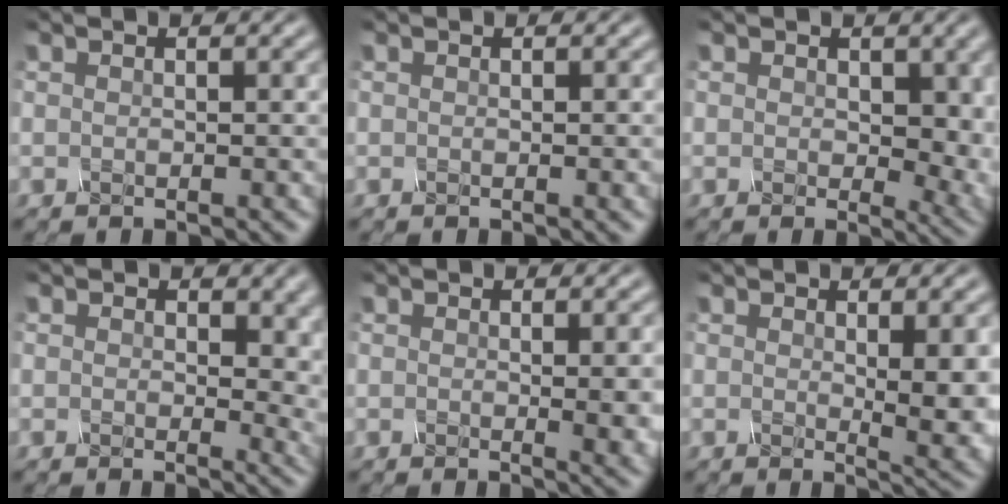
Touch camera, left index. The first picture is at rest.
{"total": 0.7, "force": [-0.1, 0.1, 0.7], "torque": [-0.008, 0.002, 0.000]}
{"total": 6.0, "force": [0.8, 3.8, 4.6], "torque": [-0.051, -0.012, 0.010]}
{"total": 4.6, "force": [1.0, 2.9, 3.5], "torque": [-0.029, -0.008, 0.010]}
{"total": 3.4, "force": [0.1, 0.8, 3.3], "torque": [-0.037, -0.003, 0.001]}
{"total": 4.6, "force": [0.6, 1.1, 4.4], "torque": [-0.056, -0.009, 0.013]}